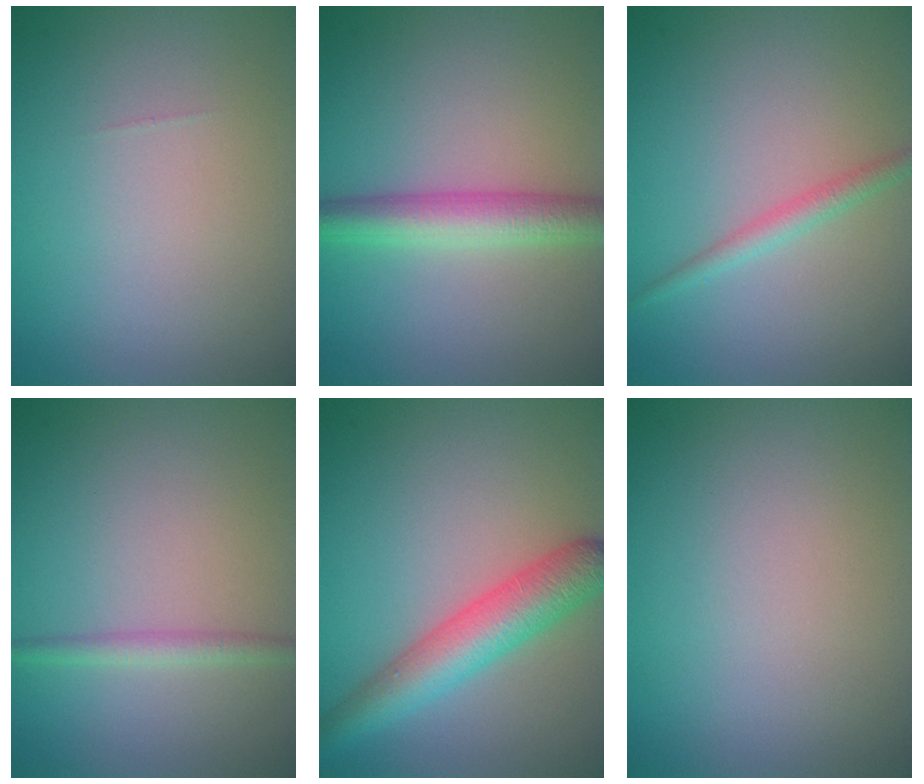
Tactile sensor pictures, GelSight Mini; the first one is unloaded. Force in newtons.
{"total": 4.3, "press": 4.3, "slide": 0.0}
{"total": 1.6, "press": 1.6, "slide": 0.0}
{"total": 1.7, "press": 1.7, "slide": 0.1}
{"total": 5.7, "press": 5.7, "slide": 0.1}
{"total": 0.0}